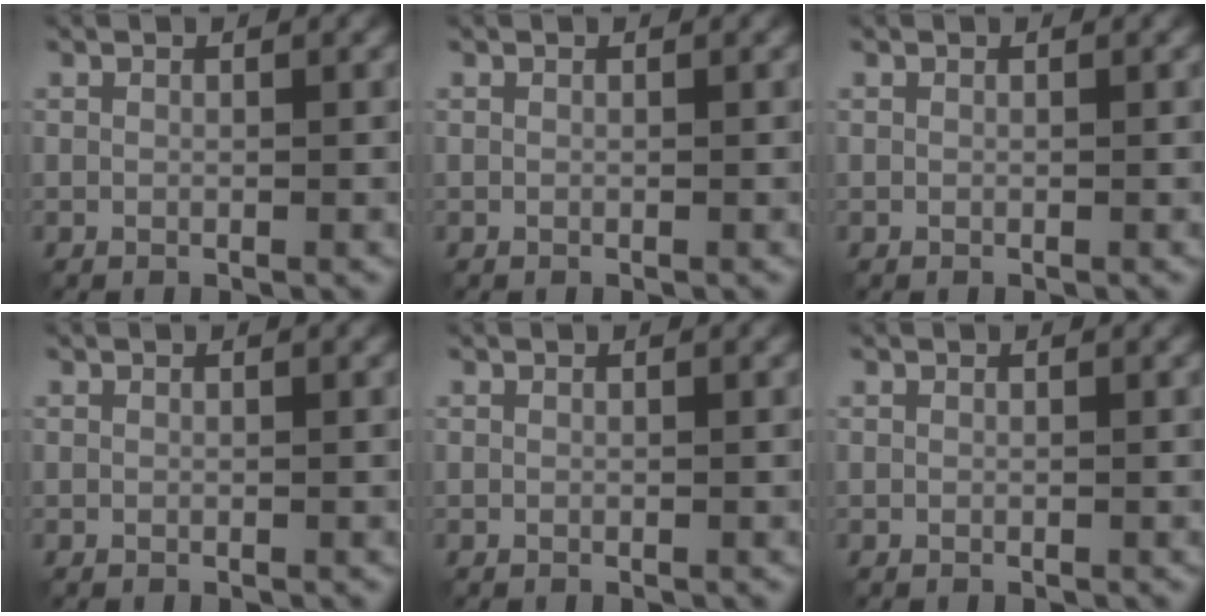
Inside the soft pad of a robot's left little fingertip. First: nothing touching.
{"total": 0.0}
{"total": 0.0}
{"total": 0.0}
{"total": 0.0}
{"total": 0.0}